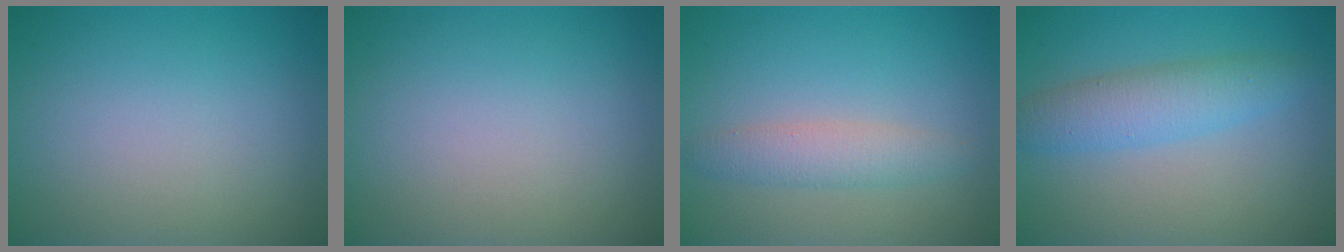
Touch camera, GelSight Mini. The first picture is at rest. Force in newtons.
{"total": 0.0}
{"total": 2.4, "press": 2.4, "slide": 0.1}
{"total": 3.7, "press": 3.7, "slide": 0.1}